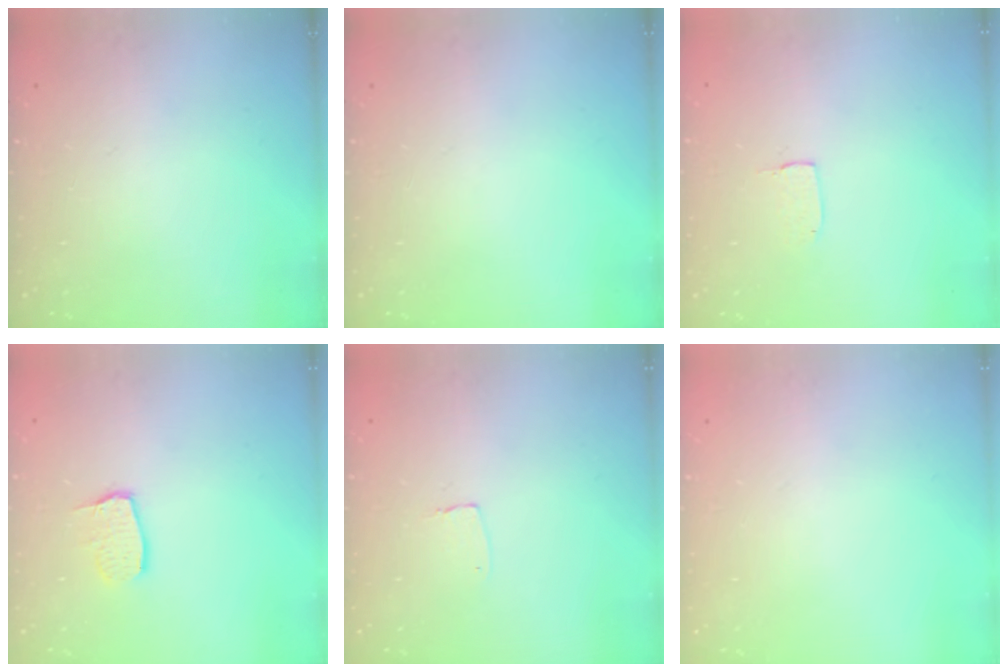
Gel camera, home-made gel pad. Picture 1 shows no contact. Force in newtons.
{"total": 0.0}
{"total": 3.4, "press": 3.4, "slide": 0.1}
{"total": 6.8, "press": 6.8, "slide": 0.5}
{"total": 3.5, "press": 3.5, "slide": 0.3}
{"total": 0.0}